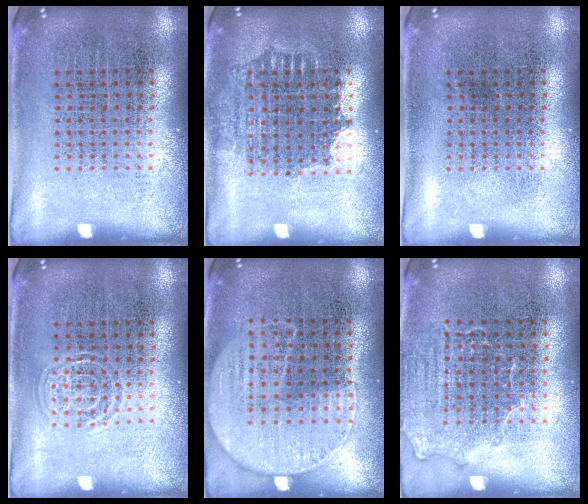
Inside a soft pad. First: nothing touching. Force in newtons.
{"total": 1.6, "press": 1.3, "slide": 0.8}
{"total": 0.0}
{"total": 1.4, "press": 1.4, "slide": 0.3}
{"total": 1.2, "press": 1.0, "slide": 0.6}
{"total": 1.4, "press": 1.2, "slide": 0.7}